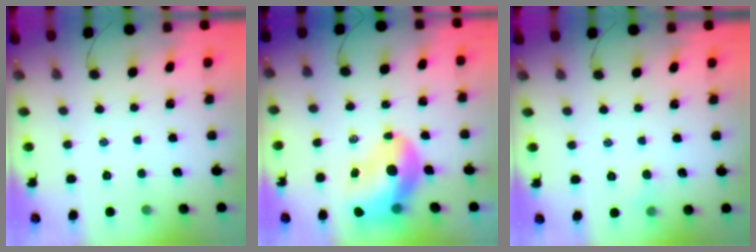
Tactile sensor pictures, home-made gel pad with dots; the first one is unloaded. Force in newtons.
{"total": 13.8, "press": 13.3, "slide": 3.7}
{"total": 3.6, "press": 3.4, "slide": 1.2}